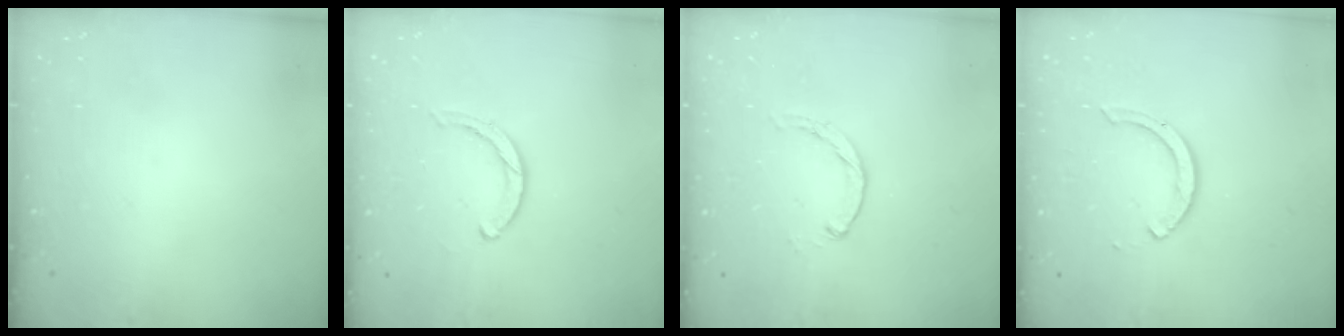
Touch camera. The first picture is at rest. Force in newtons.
{"total": 3.5, "press": 3.5, "slide": 0.3}
{"total": 0.7, "press": 0.7, "slide": 0.2}
{"total": 6.0, "press": 6.0, "slide": 0.5}